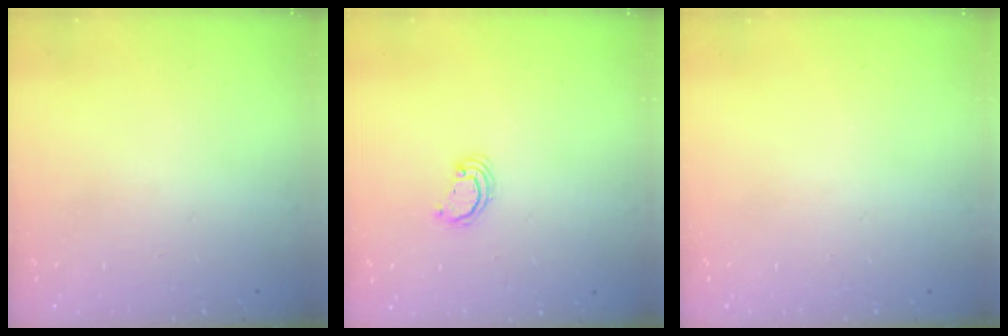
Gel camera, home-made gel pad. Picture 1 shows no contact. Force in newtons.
{"total": 2.6, "press": 2.6, "slide": 0.2}
{"total": 0.0}